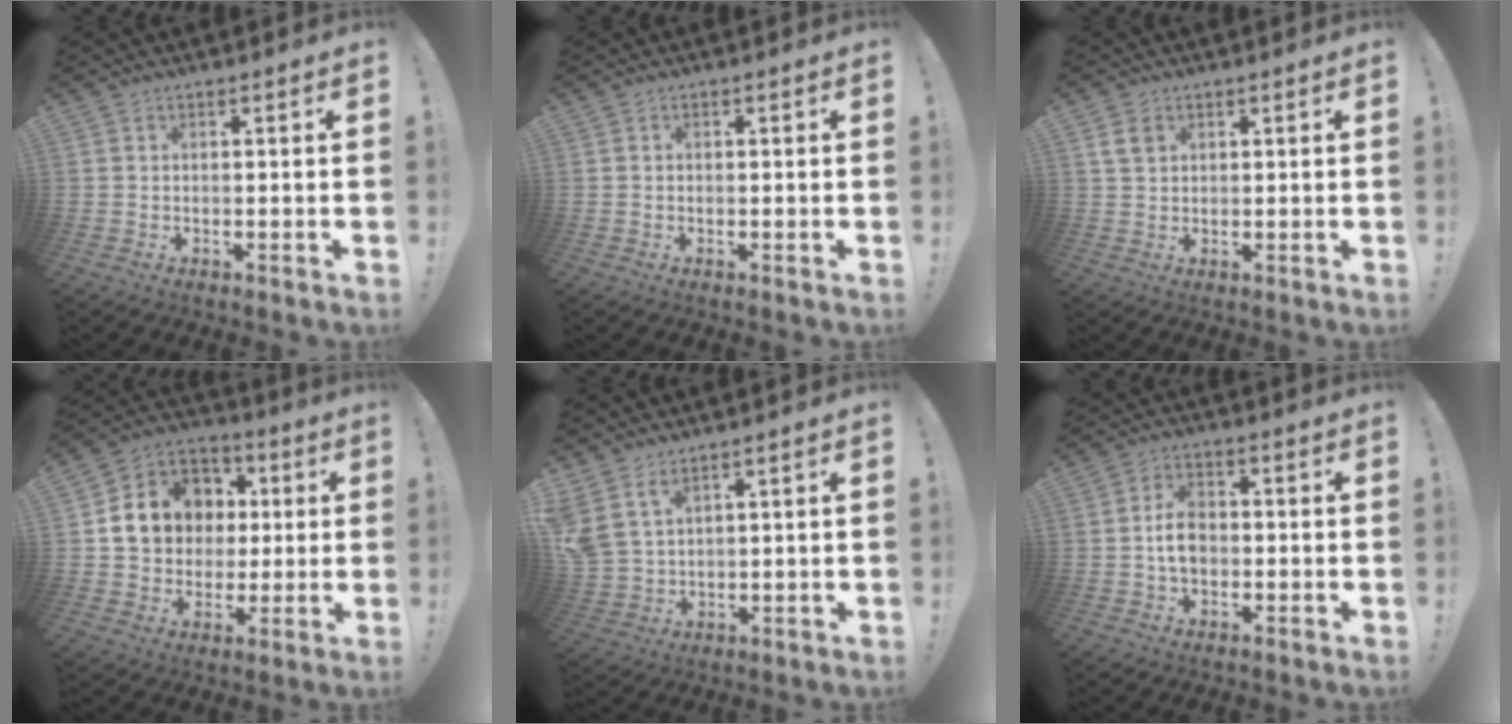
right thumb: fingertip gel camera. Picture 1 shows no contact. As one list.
[{"total": 0.5, "force": [-0.2, 0.5, 0.1], "torque": [-0.006, 0.004, -0.003]}, {"total": 4.0, "force": [1.7, 2.8, 2.3], "torque": [-0.033, 0.001, 0.033]}, {"total": 14.2, "force": [2.1, 12.7, 5.9], "torque": [-0.078, 0.001, 0.062]}, {"total": 6.3, "force": [4.5, 3.0, 3.4], "torque": [-0.077, -0.022, 0.091]}, {"total": 6.8, "force": [-1.0, 4.8, 4.6], "torque": [-0.067, 0.010, -0.019]}]